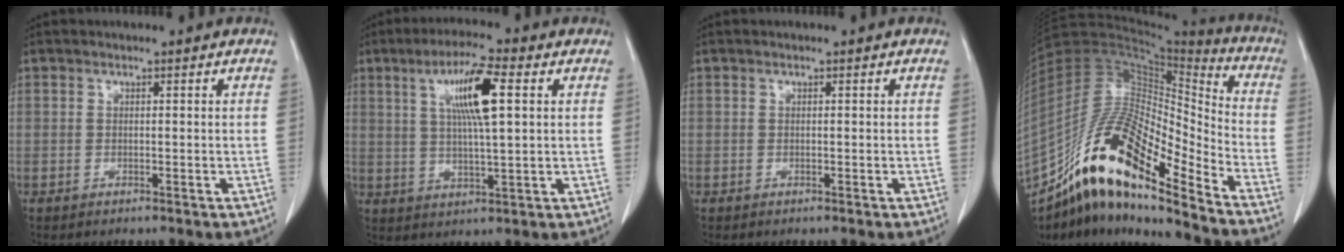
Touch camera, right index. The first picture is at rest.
{"total": 9.5, "force": [2.9, 0.9, 8.9], "torque": [-0.163, 0.008, 0.052]}
{"total": 0.0}
{"total": 20.7, "force": [-14.0, 4.0, 14.7], "torque": [-0.302, 0.012, -0.254]}